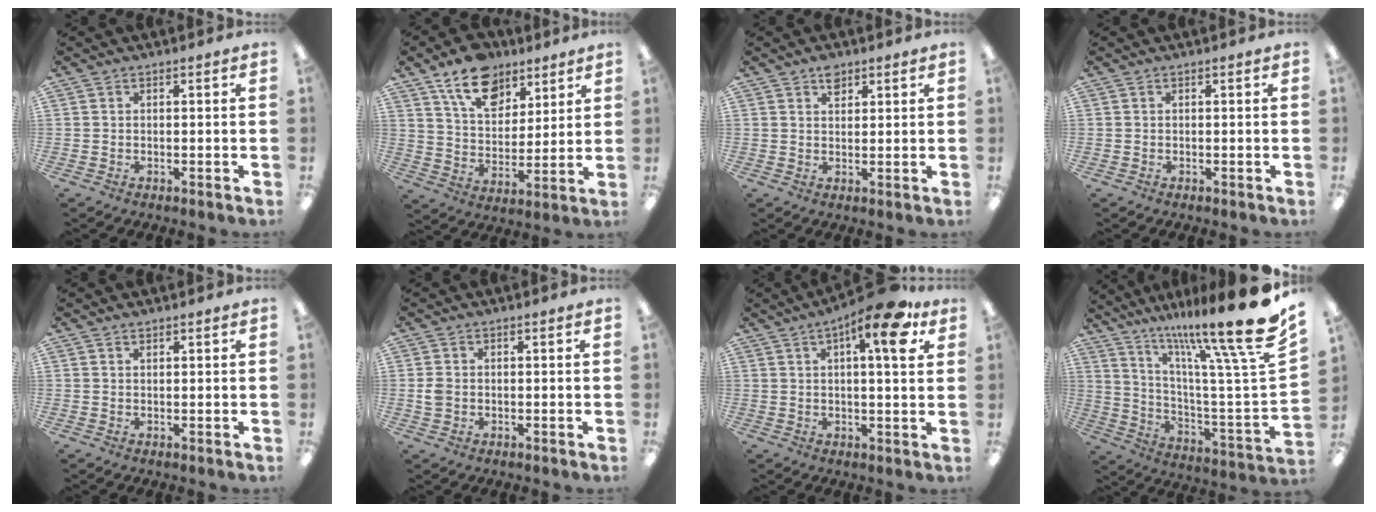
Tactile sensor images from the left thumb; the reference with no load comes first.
{"total": 14.7, "force": [10.1, 8.5, 6.5], "torque": [-0.104, -0.047, 0.187]}
{"total": 3.2, "force": [2.2, 1.8, 1.5], "torque": [-0.010, -0.009, 0.035]}
{"total": 0.0}
{"total": 0.9, "force": [0.8, 0.3, 0.4], "torque": [-0.008, 0.001, 0.014]}
{"total": 2.3, "force": [0.0, 1.9, 1.4], "torque": [-0.019, 0.002, -0.002]}
{"total": 13.1, "force": [6.5, 3.5, 10.8], "torque": [-0.151, -0.027, 0.096]}
{"total": 20.8, "force": [15.6, 0.4, 13.7], "torque": [-0.224, -0.116, 0.239]}